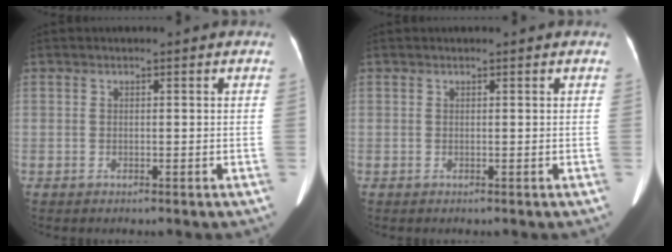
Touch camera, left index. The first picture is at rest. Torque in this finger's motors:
{"motor_torque": [0.05, -0.02, 0.03, 0.00]}